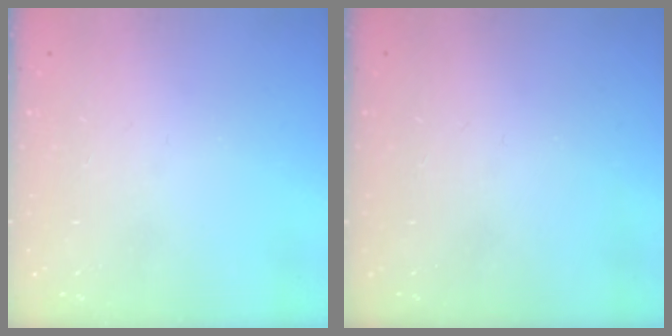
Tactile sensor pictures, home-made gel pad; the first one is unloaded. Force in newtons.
{"total": 0.0}